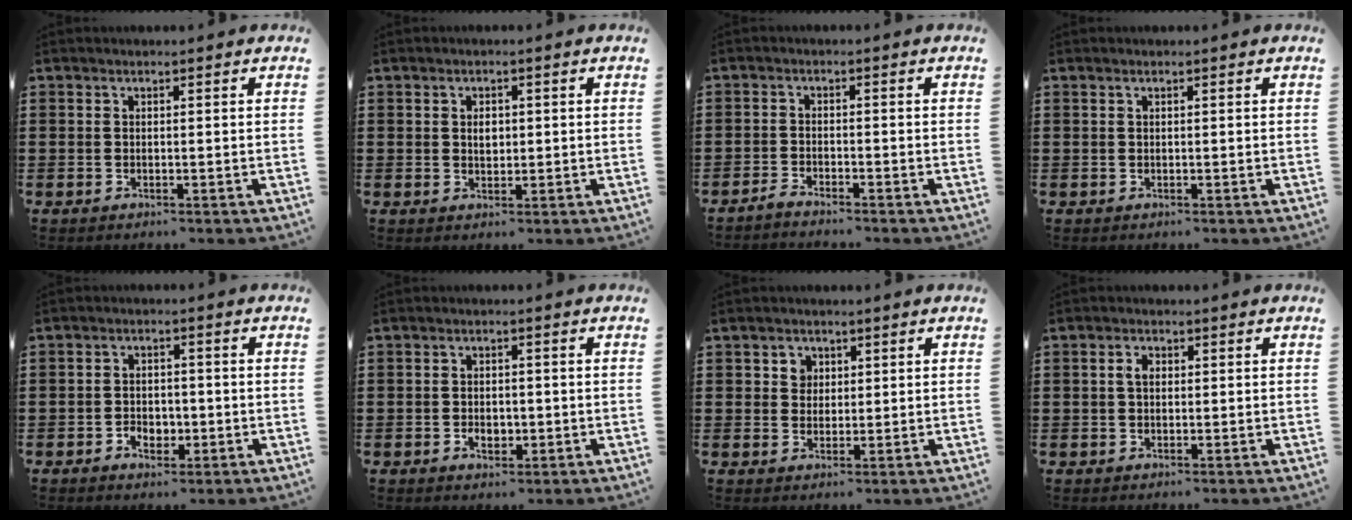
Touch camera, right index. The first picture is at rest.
{"total": 2.1, "force": [0.3, 1.4, 1.5], "torque": [-0.025, 0.004, 0.003]}
{"total": 1.7, "force": [-1.7, 0.0, 0.1], "torque": [-0.006, 0.005, -0.035]}
{"total": 0.0}
{"total": 3.0, "force": [-1.2, 2.1, 1.7], "torque": [-0.030, -0.003, -0.024]}
{"total": 2.5, "force": [-0.7, 1.6, 1.8], "torque": [-0.030, -0.005, -0.014]}
{"total": 2.5, "force": [1.0, 2.3, 0.4], "torque": [-0.020, 0.010, 0.016]}
{"total": 2.1, "force": [0.3, 1.3, 1.5], "torque": [-0.033, 0.009, 0.004]}